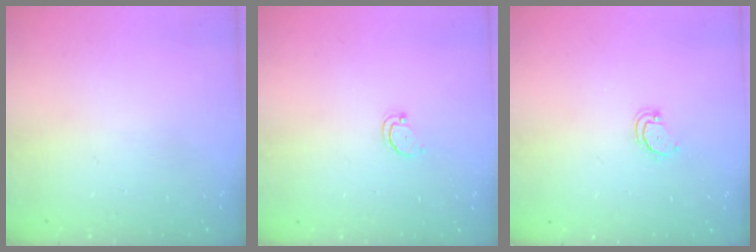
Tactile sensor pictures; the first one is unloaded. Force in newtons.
{"total": 2.5, "press": 2.4, "slide": 0.4}
{"total": 3.4, "press": 3.4, "slide": 0.2}